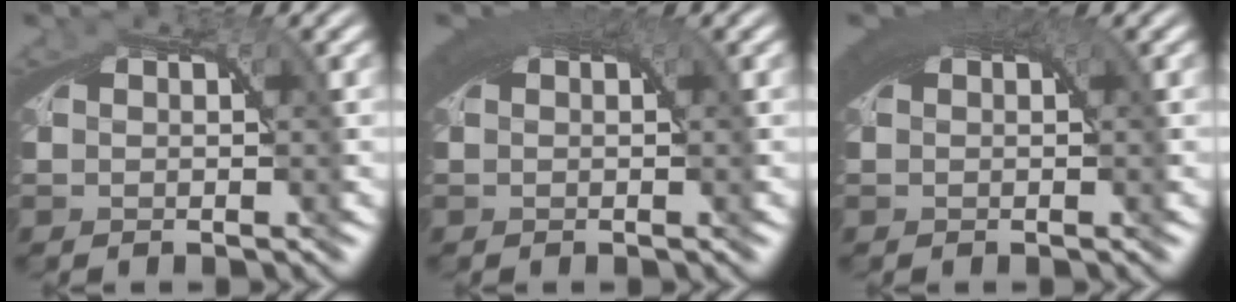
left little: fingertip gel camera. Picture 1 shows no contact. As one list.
[{"total": 4.1, "force": [1.8, 1.4, 3.4], "torque": [-0.046, 0.015, 0.023]}, {"total": 4.6, "force": [1.9, 1.6, 3.9], "torque": [-0.054, 0.015, 0.024]}]